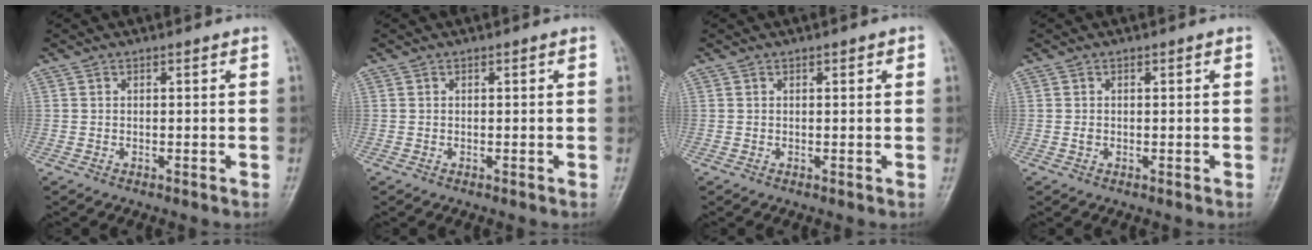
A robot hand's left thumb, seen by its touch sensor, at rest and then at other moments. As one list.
[{"total": 0.0}, {"total": 1.1, "force": [0.5, 0.5, 0.9], "torque": [-0.008, 0.001, 0.005]}, {"total": 0.9, "force": [-0.1, 0.7, 0.6], "torque": [-0.007, 0.002, -0.001]}]